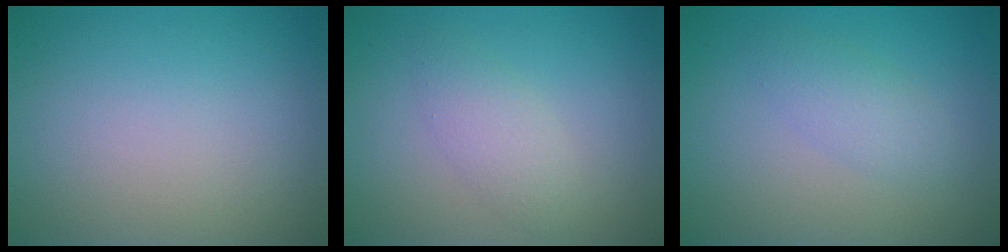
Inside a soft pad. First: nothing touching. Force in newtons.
{"total": 2.2, "press": 2.2, "slide": 0.0}
{"total": 2.1, "press": 2.1, "slide": 0.1}